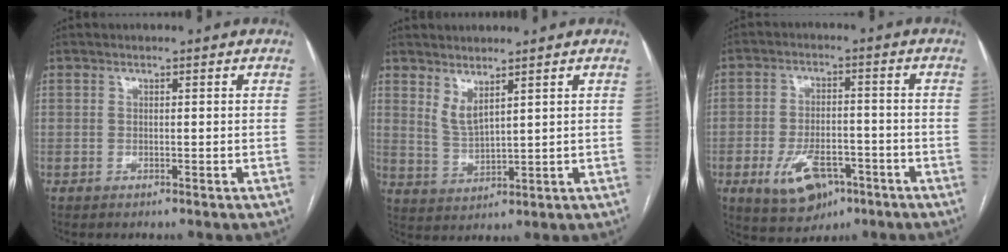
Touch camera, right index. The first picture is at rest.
{"total": 3.7, "force": [2.7, 0.5, 2.4], "torque": [-0.055, -0.018, 0.064]}
{"total": 9.7, "force": [-4.6, 5.3, 6.8], "torque": [-0.125, -0.002, -0.066]}